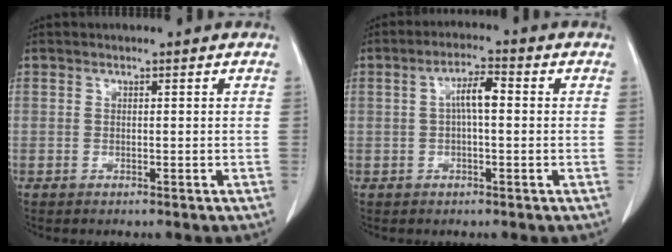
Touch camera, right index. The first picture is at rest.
{"total": 4.9, "force": [0.5, 1.4, 4.7], "torque": [-0.095, 0.017, 0.008]}